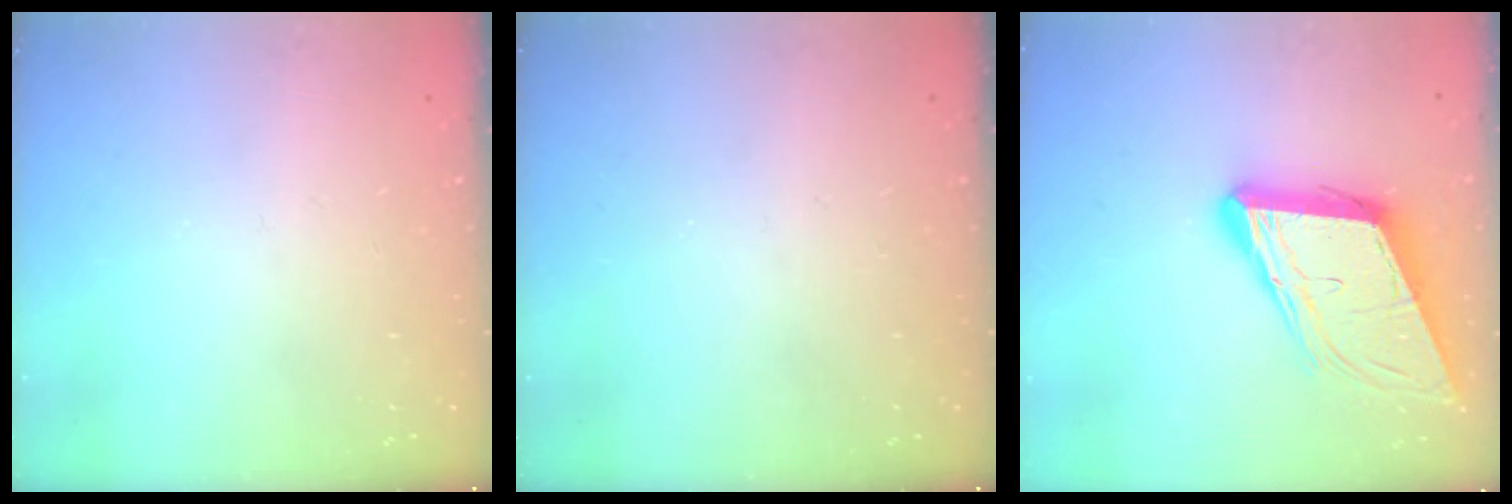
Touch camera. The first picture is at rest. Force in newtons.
{"total": 0.0}
{"total": 14.8, "press": 14.1, "slide": 4.2}